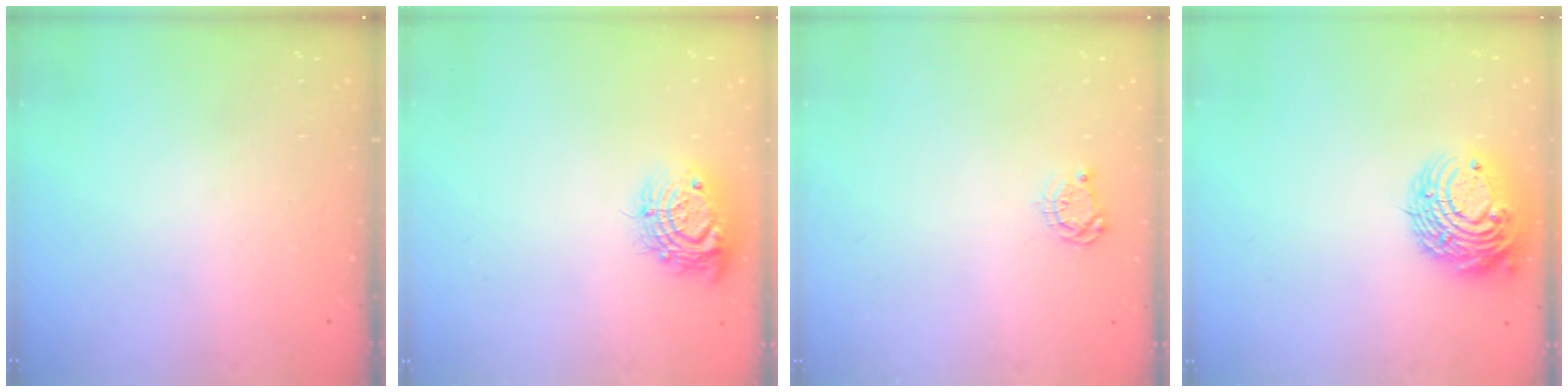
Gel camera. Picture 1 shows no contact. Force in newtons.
{"total": 12.3, "press": 12.3, "slide": 0.9}
{"total": 4.8, "press": 4.8, "slide": 0.6}
{"total": 12.1, "press": 12.1, "slide": 1.0}